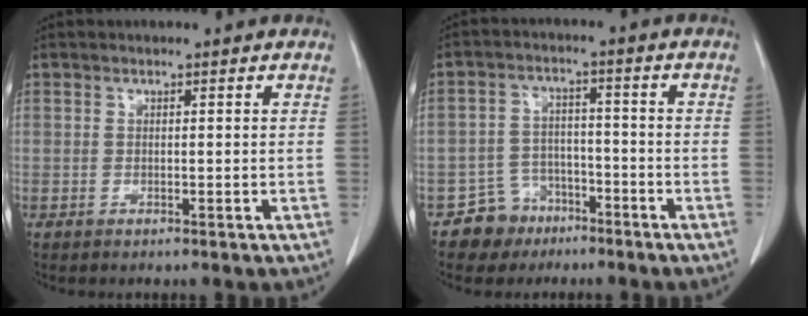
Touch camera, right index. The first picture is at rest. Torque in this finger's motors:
{"motor_torque": [-0.89, 0.60, -0.92, -0.21]}